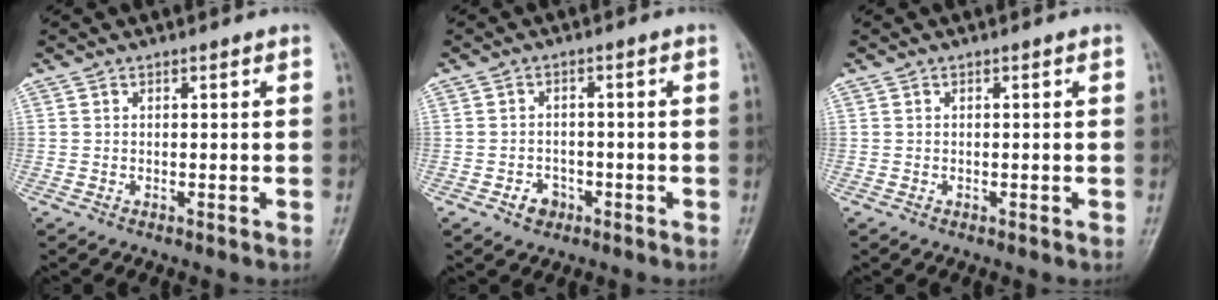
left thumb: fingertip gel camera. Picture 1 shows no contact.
{"total": 3.1, "force": [-1.7, 2.4, 1.1], "torque": [-0.005, 0.015, -0.025]}
{"total": 0.0}